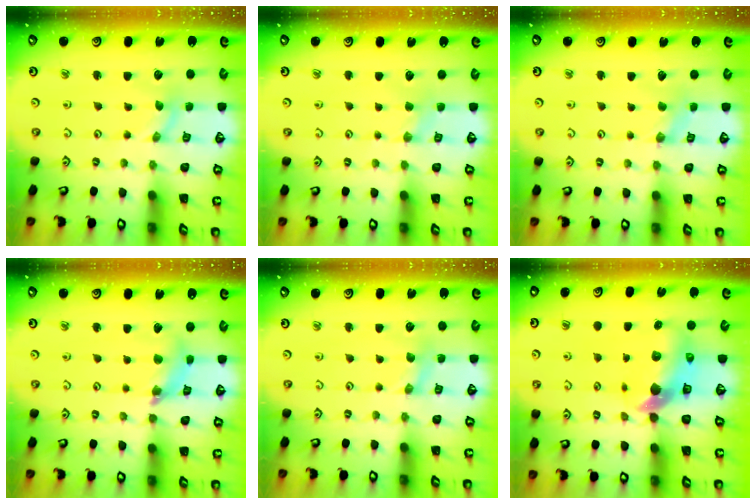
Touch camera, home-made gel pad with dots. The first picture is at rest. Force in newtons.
{"total": 0.8, "press": 0.8, "slide": 0.3}
{"total": 0.0}
{"total": 7.8, "press": 7.7, "slide": 0.9}
{"total": 2.1, "press": 2.1, "slide": 0.4}
{"total": 9.5, "press": 9.4, "slide": 1.7}